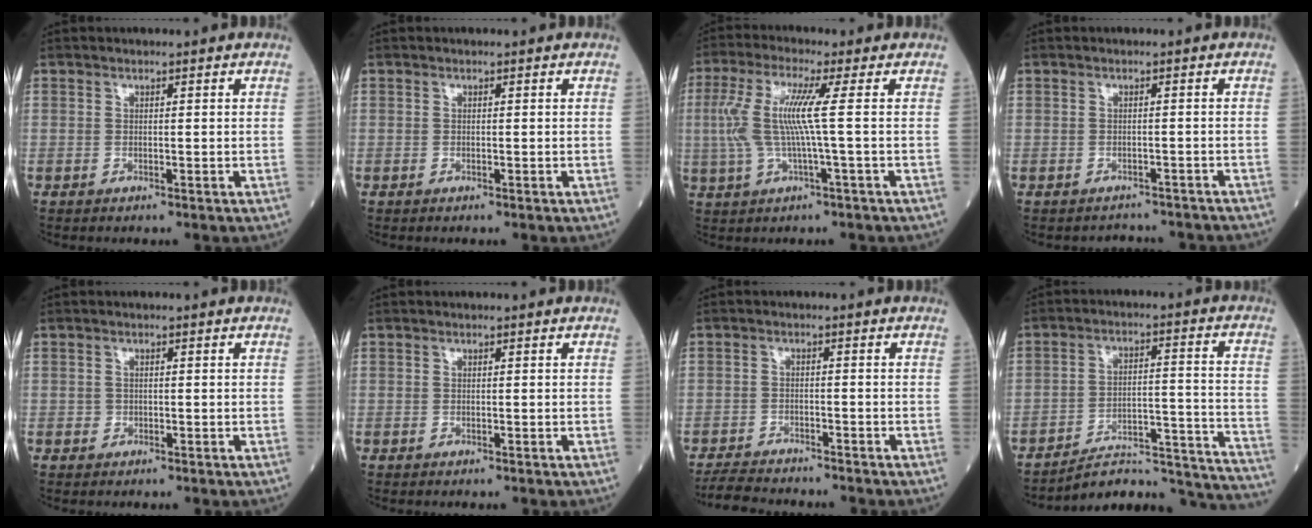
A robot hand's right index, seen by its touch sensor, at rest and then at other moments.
{"total": 0.0}
{"total": 8.0, "force": [0.5, -0.5, 8.0], "torque": [-0.180, 0.009, 0.006]}
{"total": 5.0, "force": [-4.8, 1.4, 0.3], "torque": [-0.004, 0.005, -0.049]}
{"total": 0.7, "force": [-0.2, 0.7, 0.2], "torque": [-0.002, 0.003, -0.005]}
{"total": 0.0}
{"total": 5.5, "force": [-5.3, 0.8, 1.2], "torque": [-0.022, -0.017, -0.090]}
{"total": 19.3, "force": [-18.9, 1.0, 4.0], "torque": [-0.006, 0.039, -0.256]}